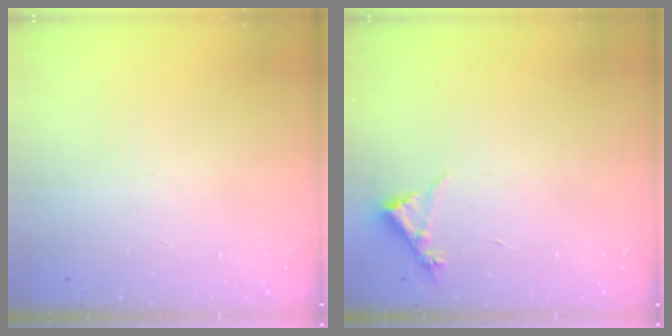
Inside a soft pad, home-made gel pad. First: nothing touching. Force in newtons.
{"total": 4.3, "press": 4.2, "slide": 0.4}